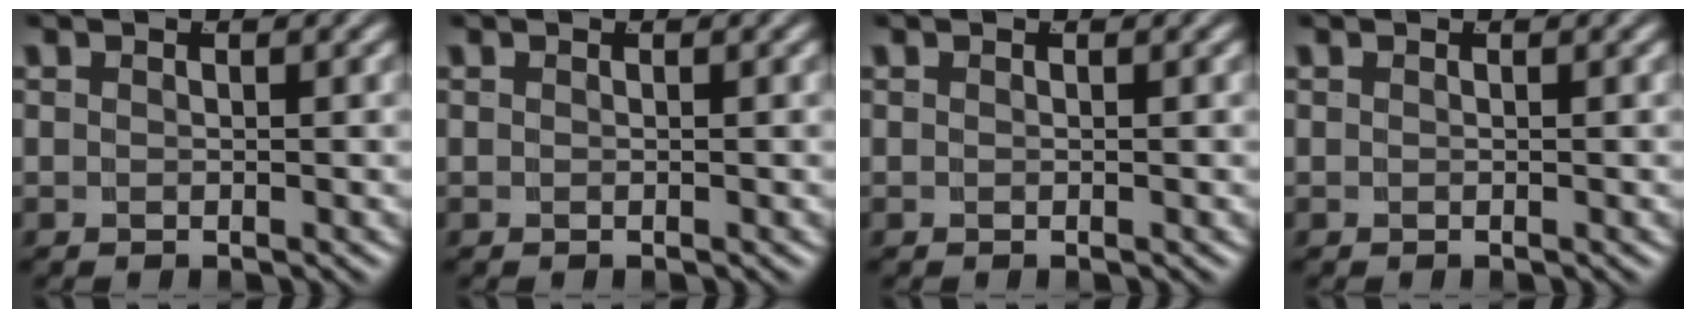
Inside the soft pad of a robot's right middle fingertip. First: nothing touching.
{"total": 0.0}
{"total": 0.0}
{"total": 0.0}